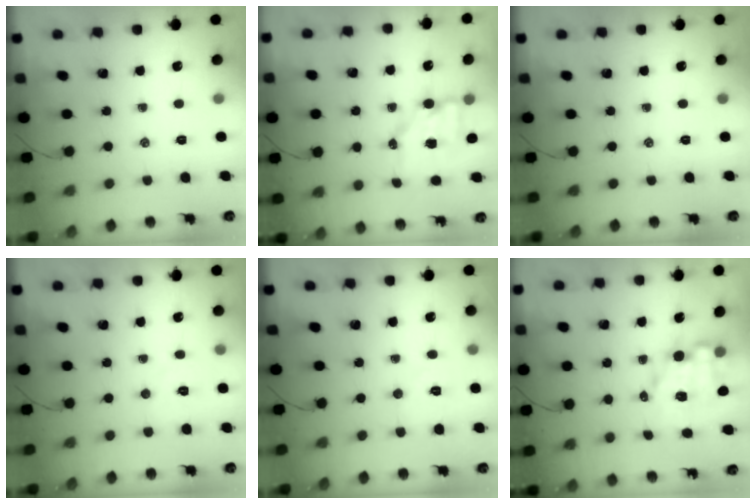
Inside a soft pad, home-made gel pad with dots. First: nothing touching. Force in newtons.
{"total": 7.8, "press": 7.8, "slide": 0.8}
{"total": 0.0}
{"total": 4.7, "press": 4.6, "slide": 0.9}
{"total": 6.2, "press": 6.1, "slide": 1.3}
{"total": 7.6, "press": 7.4, "slide": 1.5}